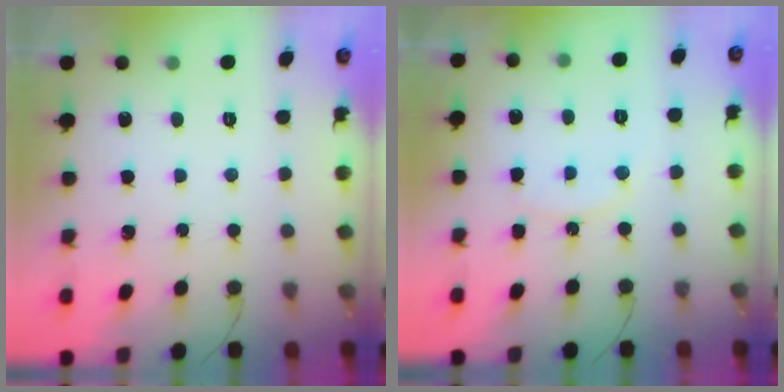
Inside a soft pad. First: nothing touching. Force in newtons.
{"total": 8.6, "press": 8.6, "slide": 0.2}